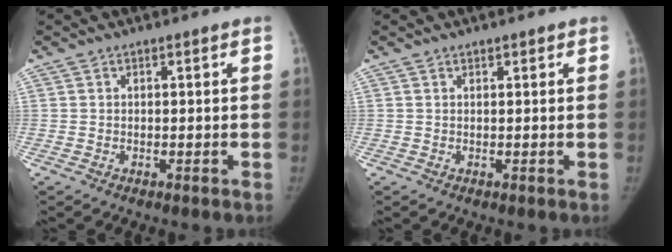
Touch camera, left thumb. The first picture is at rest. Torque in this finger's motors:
{"motor_torque": [-0.20, -0.04, -0.11, 0.15, 0.01]}